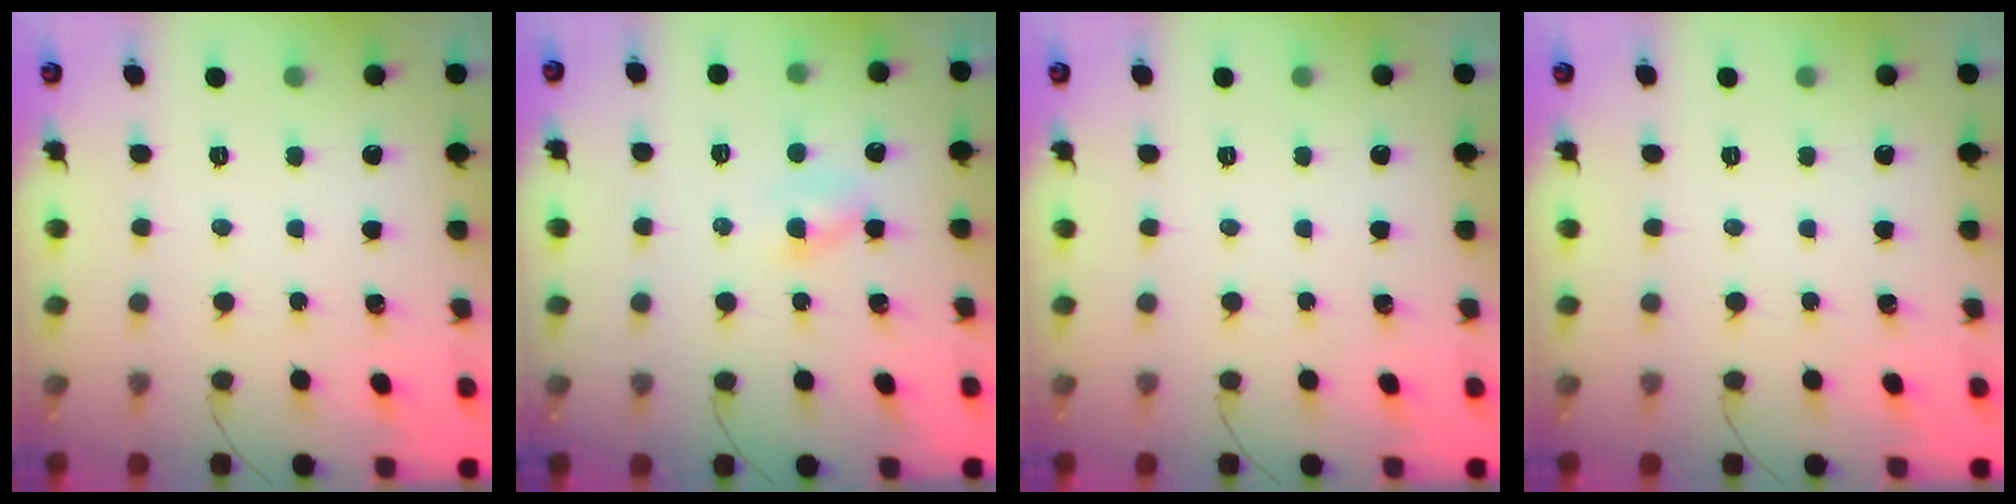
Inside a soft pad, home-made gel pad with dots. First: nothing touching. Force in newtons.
{"total": 1.7, "press": 1.5, "slide": 0.8}
{"total": 0.0}
{"total": 0.0}